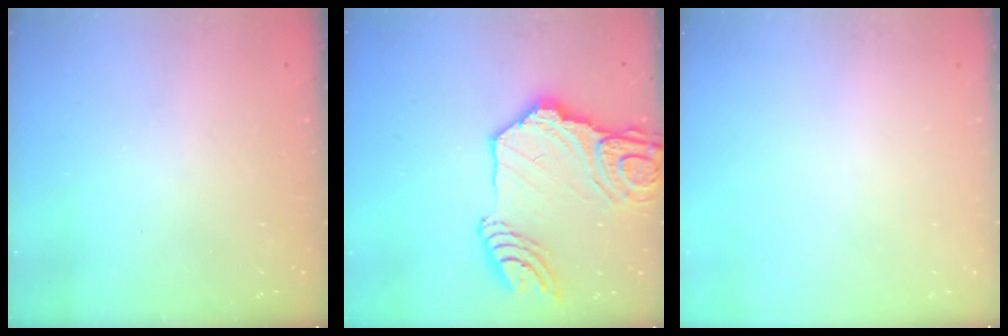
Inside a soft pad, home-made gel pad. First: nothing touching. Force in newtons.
{"total": 21.3, "press": 21.2, "slide": 2.6}
{"total": 0.0}